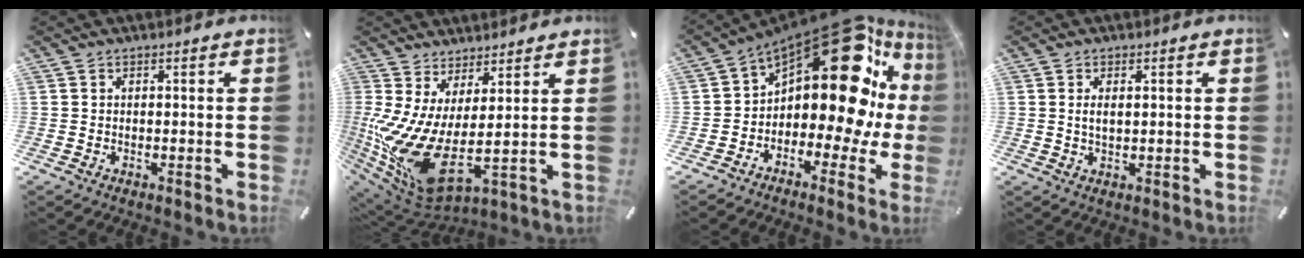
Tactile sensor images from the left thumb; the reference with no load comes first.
{"total": 11.6, "force": [-0.8, 3.6, 11.0], "torque": [-0.238, -0.044, -0.010]}
{"total": 23.6, "force": [8.8, 11.3, 18.8], "torque": [-0.306, -0.074, 0.145]}
{"total": 2.7, "force": [0.6, 1.1, 2.4], "torque": [-0.048, 0.005, 0.008]}